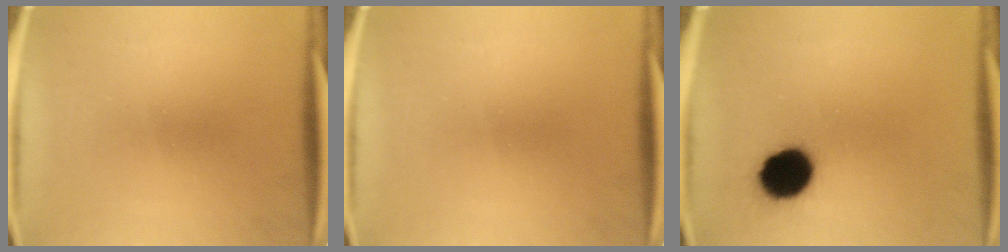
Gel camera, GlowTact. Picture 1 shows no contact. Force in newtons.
{"total": 0.0}
{"total": 11.5}